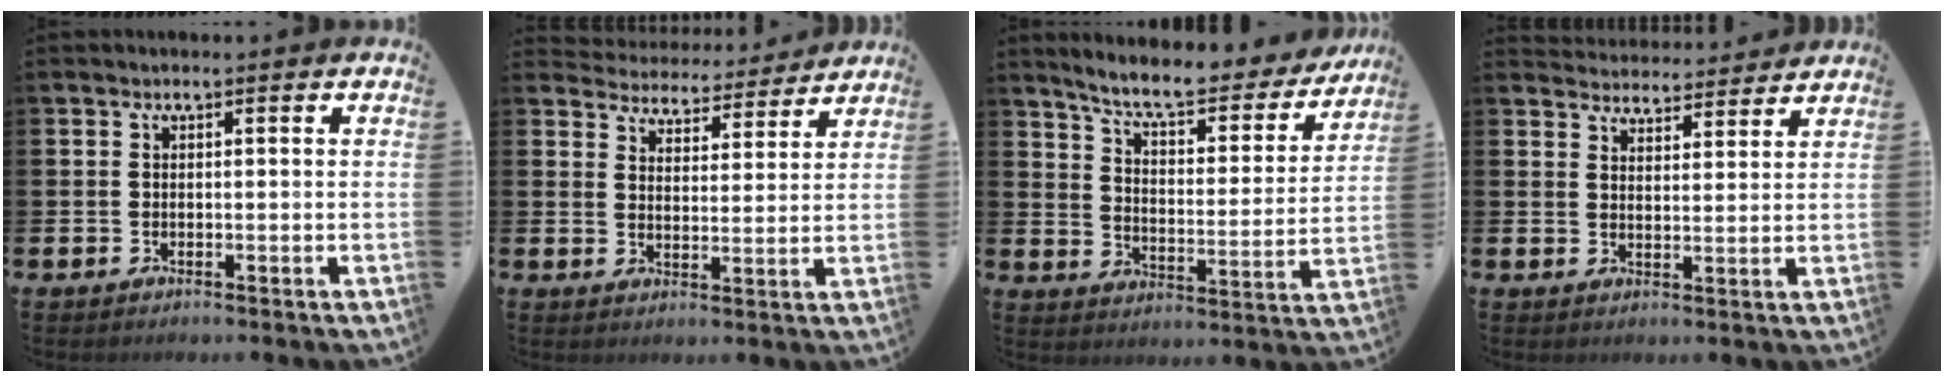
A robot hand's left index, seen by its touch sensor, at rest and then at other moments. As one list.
[{"total": 4.8, "force": [4.7, 0.9, -0.4], "torque": [-0.011, -0.041, 0.079]}, {"total": 7.9, "force": [7.1, 1.5, 3.0], "torque": [-0.087, -0.050, 0.120]}, {"total": 4.3, "force": [4.2, 0.7, -0.3], "torque": [-0.004, -0.029, 0.074]}]